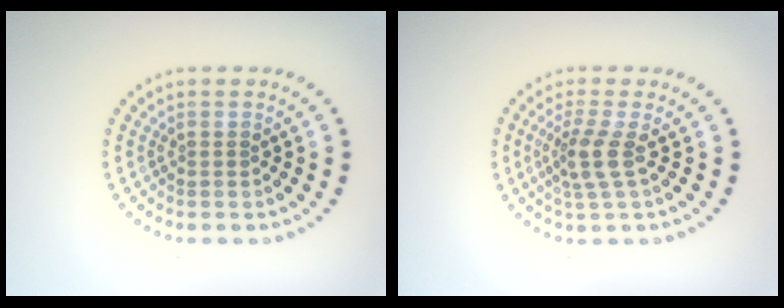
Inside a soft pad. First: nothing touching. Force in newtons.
{"total": 2.5, "press": 1.9, "slide": 1.6}